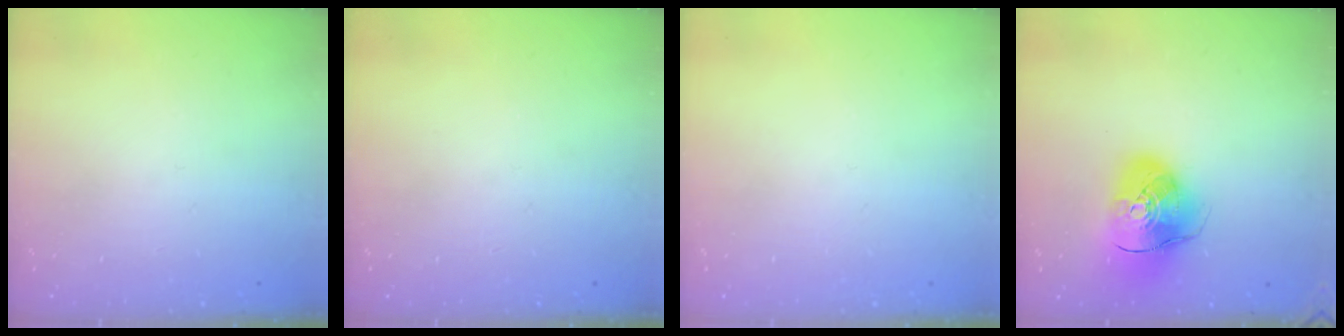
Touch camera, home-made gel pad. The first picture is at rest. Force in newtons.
{"total": 0.0}
{"total": 0.0}
{"total": 12.8, "press": 12.6, "slide": 2.1}